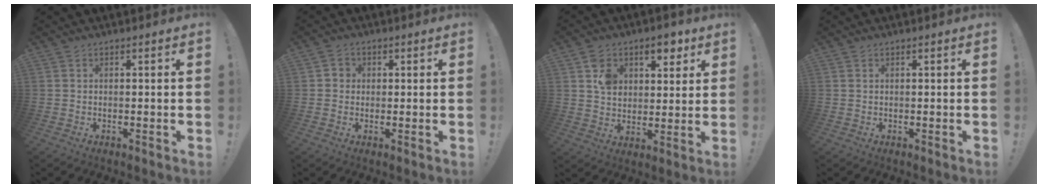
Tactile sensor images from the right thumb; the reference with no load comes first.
{"total": 2.5, "force": [-0.5, 2.3, 0.8], "torque": [-0.014, 0.009, -0.009]}
{"total": 9.4, "force": [5.1, 7.3, 3.1], "torque": [-0.043, -0.026, 0.096]}
{"total": 0.0}